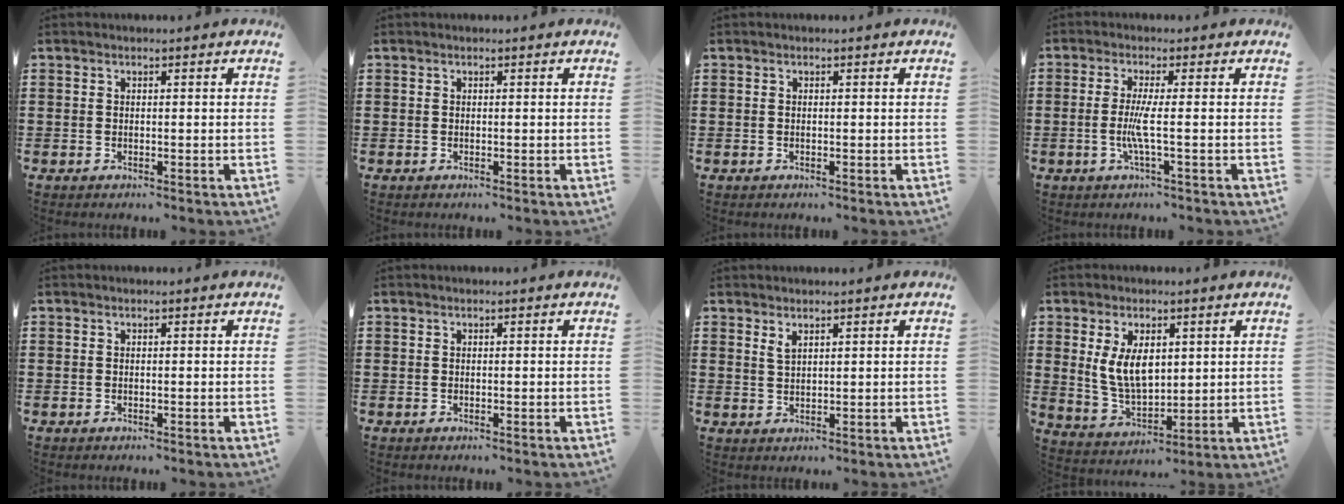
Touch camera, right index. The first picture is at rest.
{"total": 0.0}
{"total": 0.0}
{"total": 3.8, "force": [-0.7, -0.3, 3.7], "torque": [-0.081, -0.013, -0.021]}
{"total": 0.0}
{"total": 0.0}
{"total": 1.6, "force": [1.2, 0.4, 0.9], "torque": [-0.020, 0.002, 0.021]}
{"total": 7.4, "force": [1.9, 4.2, 5.8], "torque": [-0.127, 0.003, 0.030]}